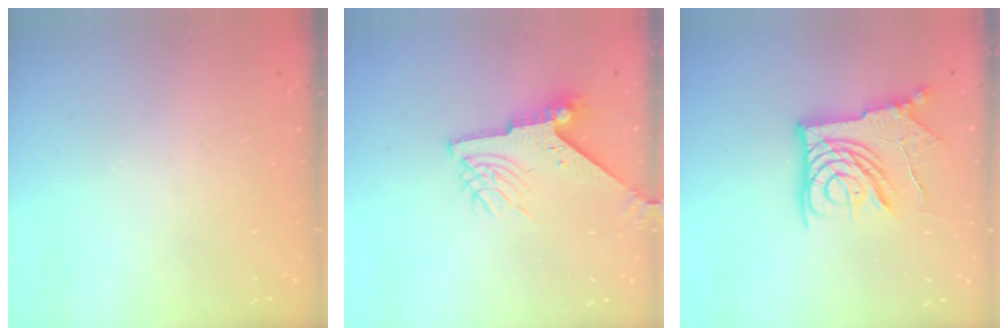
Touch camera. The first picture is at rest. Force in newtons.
{"total": 9.0, "press": 9.0, "slide": 0.8}
{"total": 15.6, "press": 15.5, "slide": 1.5}